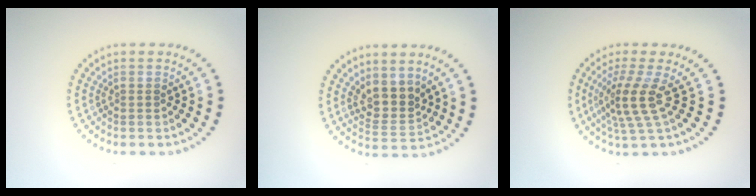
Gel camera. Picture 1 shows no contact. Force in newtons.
{"total": 3.0, "press": 2.4, "slide": 1.8}
{"total": 3.6, "press": 2.7, "slide": 2.4}